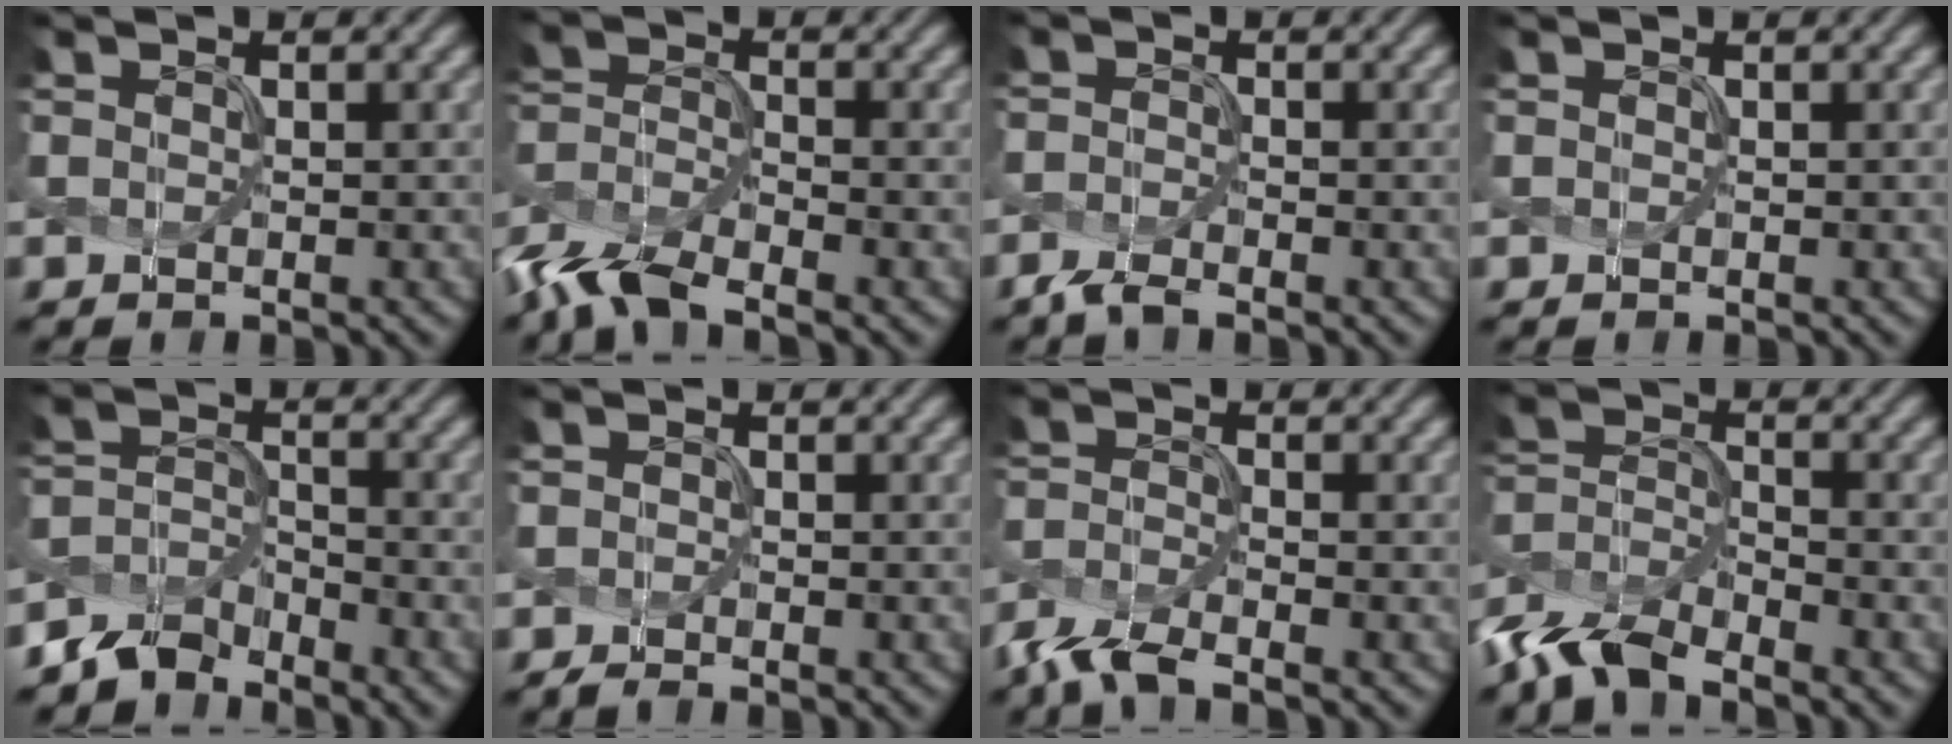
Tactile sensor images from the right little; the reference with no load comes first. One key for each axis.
{"total": 6.0, "fx": -4.9, "fy": 1.6, "fz": 3.1, "tx": -0.073, "ty": -0.006, "tz": -0.099}
{"total": 1.7, "fx": -1.6, "fy": 0.1, "fz": 0.6, "tx": -0.020, "ty": -0.007, "tz": -0.034}
{"total": 0.0}
{"total": 3.7, "fx": -3.5, "fy": 1.2, "fz": 0.2, "tx": -0.004, "ty": 0.006, "tz": -0.072}
{"total": 0.7, "fx": -0.6, "fy": -0.2, "fz": -0.2, "tx": 0.000, "ty": -0.001, "tz": -0.006}
{"total": 3.7, "fx": -3.2, "fy": 0.7, "fz": 1.8, "tx": -0.048, "ty": -0.010, "tz": -0.068}
{"total": 6.0, "fx": -5.1, "fy": 1.7, "fz": 2.6, "tx": -0.059, "ty": -0.003, "tz": -0.106}